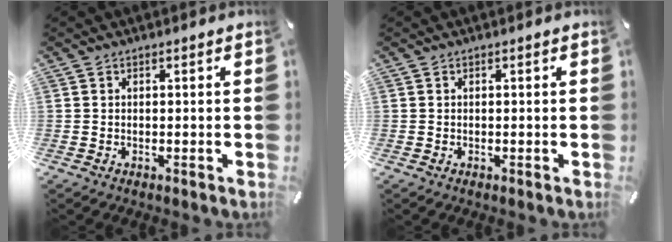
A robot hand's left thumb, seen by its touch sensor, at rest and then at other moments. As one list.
[{"total": 0.0}]